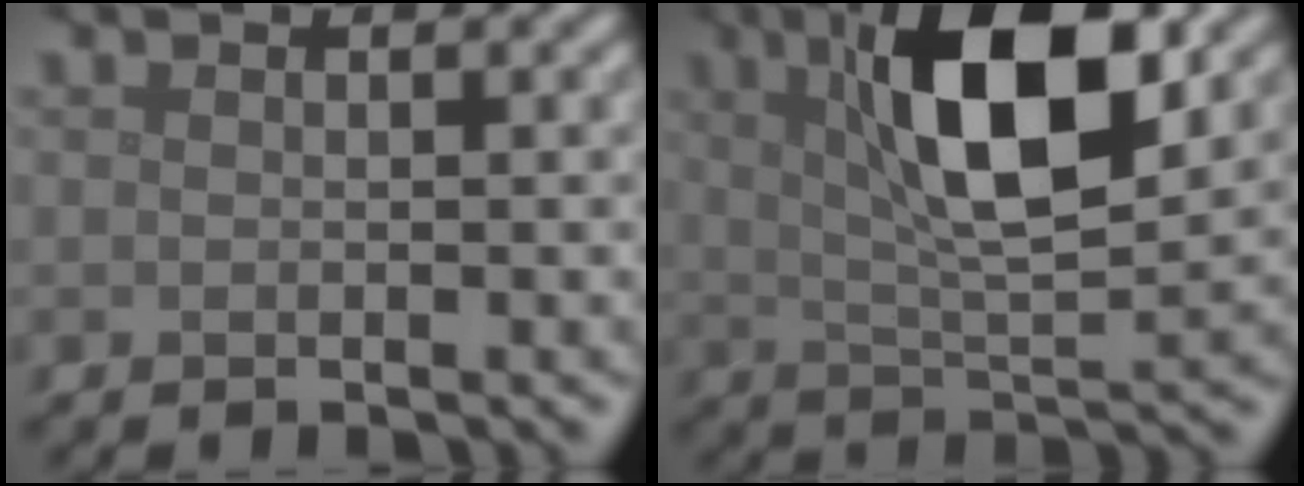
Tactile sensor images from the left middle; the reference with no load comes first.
{"total": 10.3, "force": [3.4, 3.1, 9.2], "torque": [-0.157, 0.010, 0.055]}